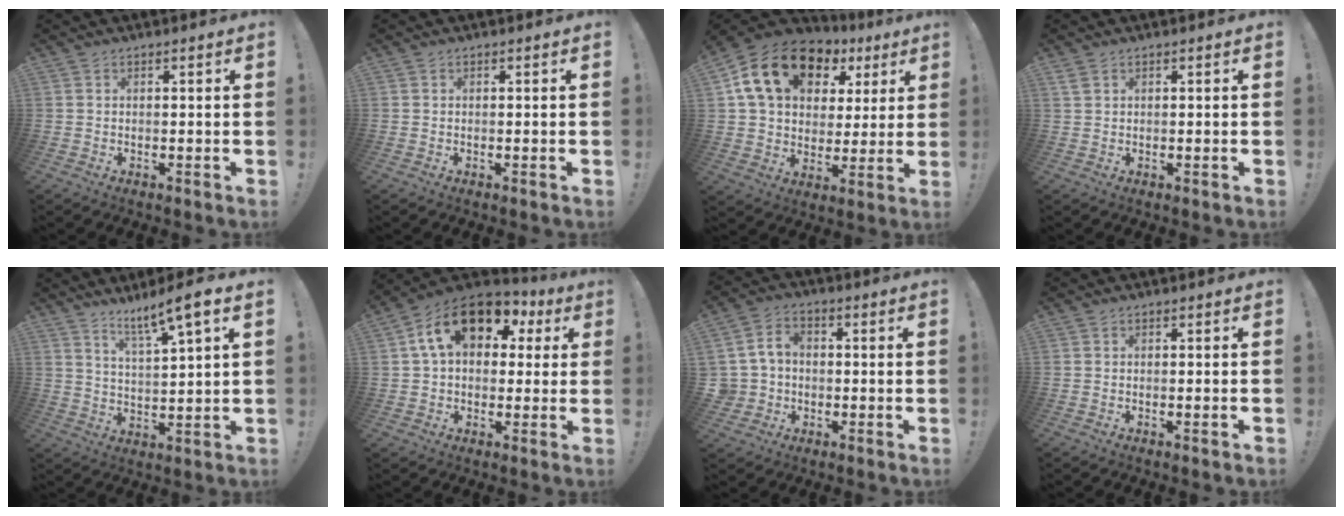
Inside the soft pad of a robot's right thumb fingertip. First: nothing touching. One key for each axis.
{"total": 0.0}
{"total": 19.8, "fx": 9.1, "fy": 13.3, "fz": 11.5, "tx": -0.188, "ty": -0.025, "tz": 0.174}
{"total": 1.6, "fx": 1.0, "fy": 0.8, "fz": 1.1, "tx": -0.029, "ty": 0.004, "tz": 0.020}
{"total": 8.9, "fx": 6.5, "fy": 0.4, "fz": 6.0, "tx": -0.103, "ty": -0.036, "tz": 0.105}
{"total": 16.9, "fx": 6.5, "fy": 10.6, "fz": 11.4, "tx": -0.183, "ty": -0.009, "tz": 0.118}
{"total": 7.1, "fx": -0.7, "fy": 6.7, "fz": 2.2, "tx": -0.043, "ty": 0.014, "tz": -0.010}
{"total": 1.0, "fx": -0.4, "fy": -0.4, "fz": 0.8, "tx": -0.021, "ty": 0.001, "tz": -0.006}